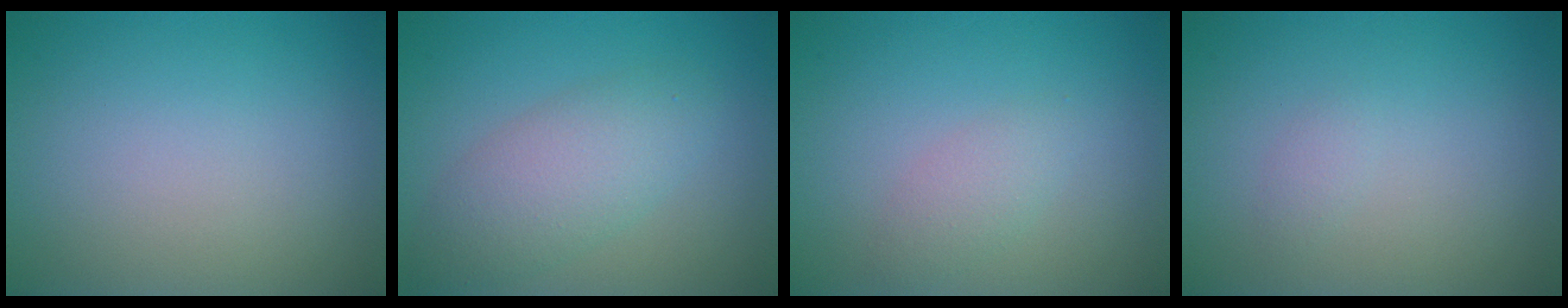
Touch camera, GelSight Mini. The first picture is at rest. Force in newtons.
{"total": 4.2, "press": 4.2, "slide": 0.2}
{"total": 1.6, "press": 1.6, "slide": 0.1}
{"total": 0.7, "press": 0.7, "slide": 0.1}